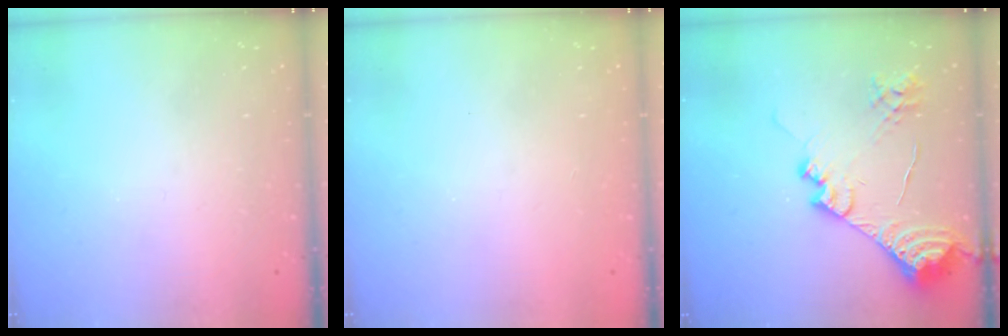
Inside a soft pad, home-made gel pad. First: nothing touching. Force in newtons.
{"total": 0.7, "press": 0.7, "slide": 0.2}
{"total": 18.4, "press": 18.2, "slide": 2.1}